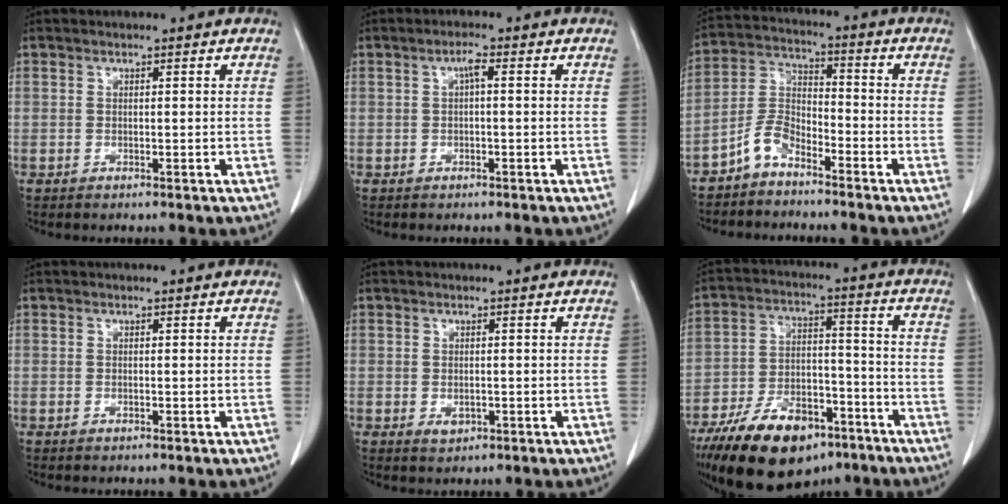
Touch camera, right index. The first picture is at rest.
{"total": 1.8, "force": [0.2, 0.3, 1.7], "torque": [-0.031, 0.004, 0.004]}
{"total": 5.7, "force": [-4.4, 2.4, 2.8], "torque": [-0.062, 0.007, -0.093]}
{"total": 0.0}
{"total": 1.7, "force": [-0.4, 1.2, 1.2], "torque": [-0.017, 0.000, 0.003]}
{"total": 17.9, "force": [-12.3, 8.1, 10.2], "torque": [-0.196, 0.005, -0.206]}